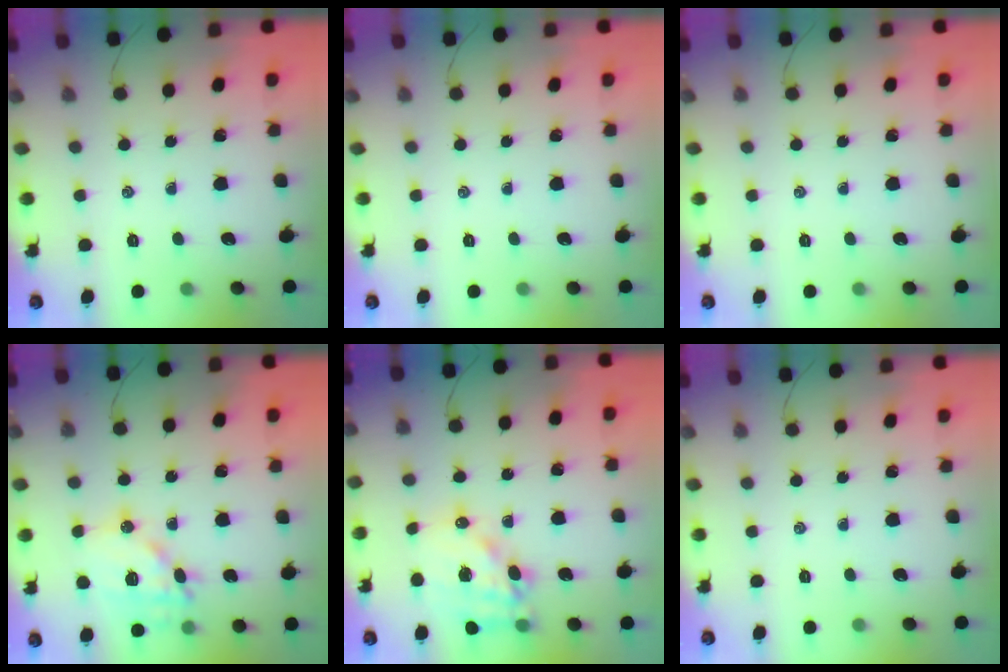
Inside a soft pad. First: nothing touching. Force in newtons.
{"total": 0.0}
{"total": 0.0}
{"total": 14.4, "press": 14.1, "slide": 3.0}
{"total": 14.2, "press": 13.9, "slide": 3.3}
{"total": 0.0}